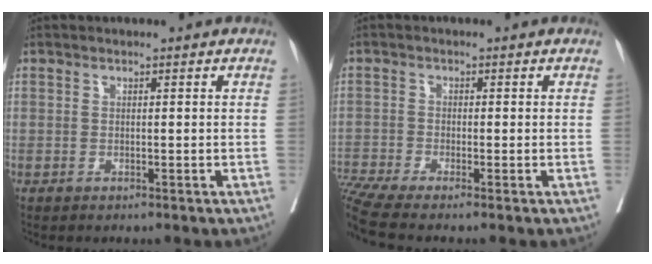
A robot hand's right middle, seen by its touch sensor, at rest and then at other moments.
{"total": 5.3, "force": [-4.3, -1.0, 3.0], "torque": [-0.067, -0.006, -0.082]}